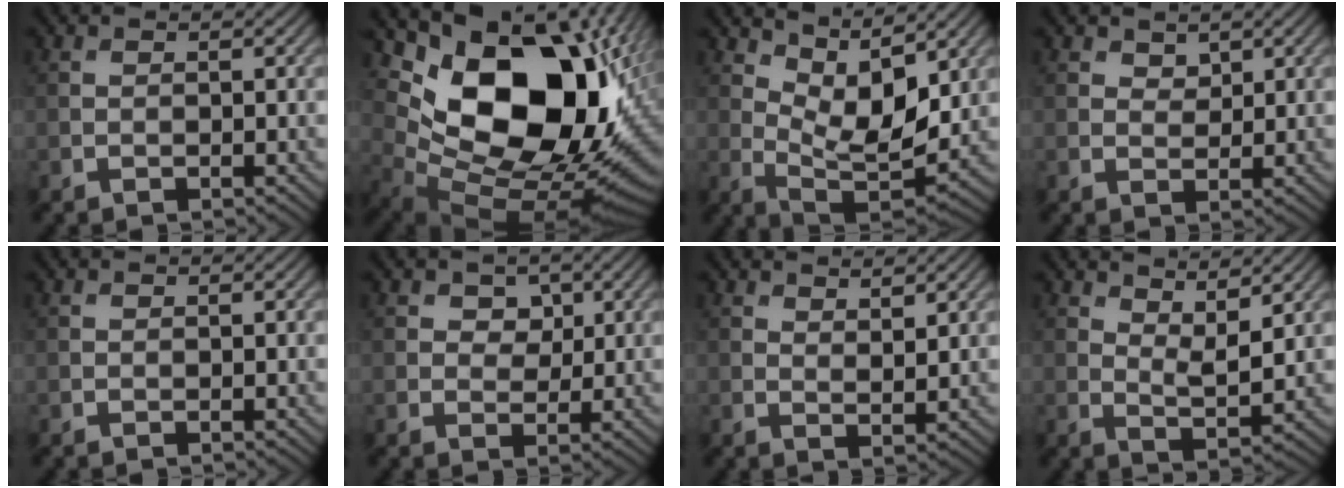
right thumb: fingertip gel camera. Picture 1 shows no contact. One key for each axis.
{"total": 19.4, "fx": 4.9, "fy": 12.4, "fz": 14.1, "tx": -0.240, "ty": -0.027, "tz": 0.113}
{"total": 9.0, "fx": 4.8, "fy": 3.9, "fz": 6.6, "tx": -0.132, "ty": -0.010, "tz": 0.091}
{"total": 1.9, "fx": 1.2, "fy": 1.2, "fz": 0.7, "tx": -0.014, "ty": -0.004, "tz": 0.021}
{"total": 0.0}
{"total": 3.4, "fx": 1.4, "fy": 2.5, "fz": 1.9, "tx": -0.029, "ty": -0.006, "tz": 0.015}
{"total": 2.4, "fx": 2.0, "fy": 0.6, "fz": 1.2, "tx": -0.021, "ty": -0.008, "tz": 0.040}
{"total": 4.9, "fx": 3.7, "fy": 1.4, "fz": 2.9, "tx": -0.059, "ty": -0.010, "tz": 0.067}